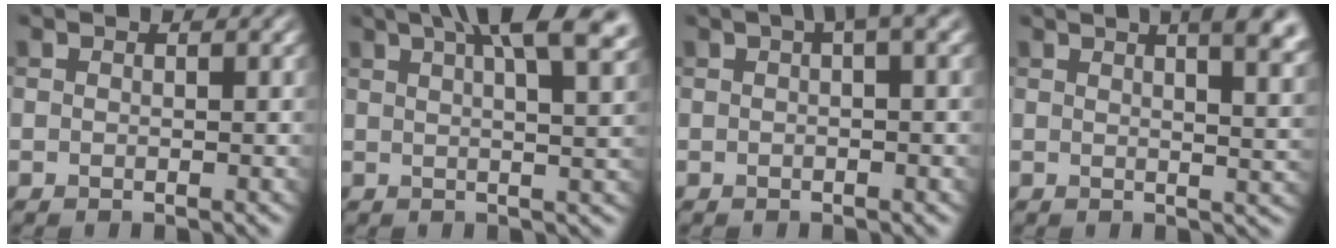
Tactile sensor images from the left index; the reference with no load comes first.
{"total": 11.5, "force": [6.2, 4.0, 8.9], "torque": [-0.081, 0.051, 0.059]}
{"total": 3.0, "force": [1.1, 0.5, 2.7], "torque": [-0.035, 0.013, 0.016]}
{"total": 11.2, "force": [5.8, 4.9, 8.2], "torque": [-0.053, 0.056, 0.055]}